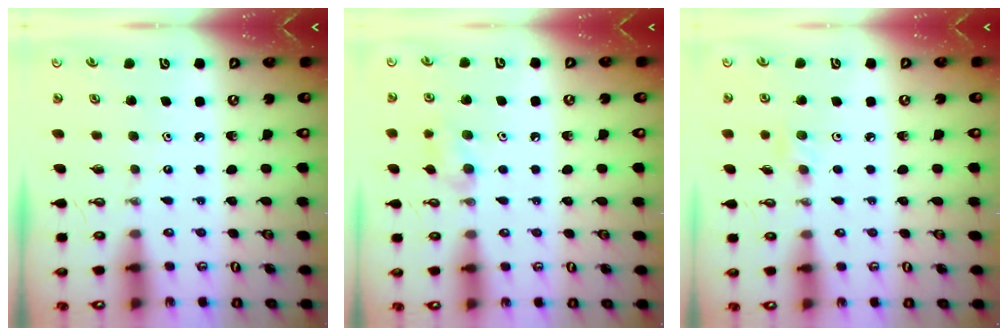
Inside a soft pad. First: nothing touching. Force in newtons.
{"total": 7.7, "press": 7.6, "slide": 1.2}
{"total": 2.2, "press": 2.1, "slide": 0.7}